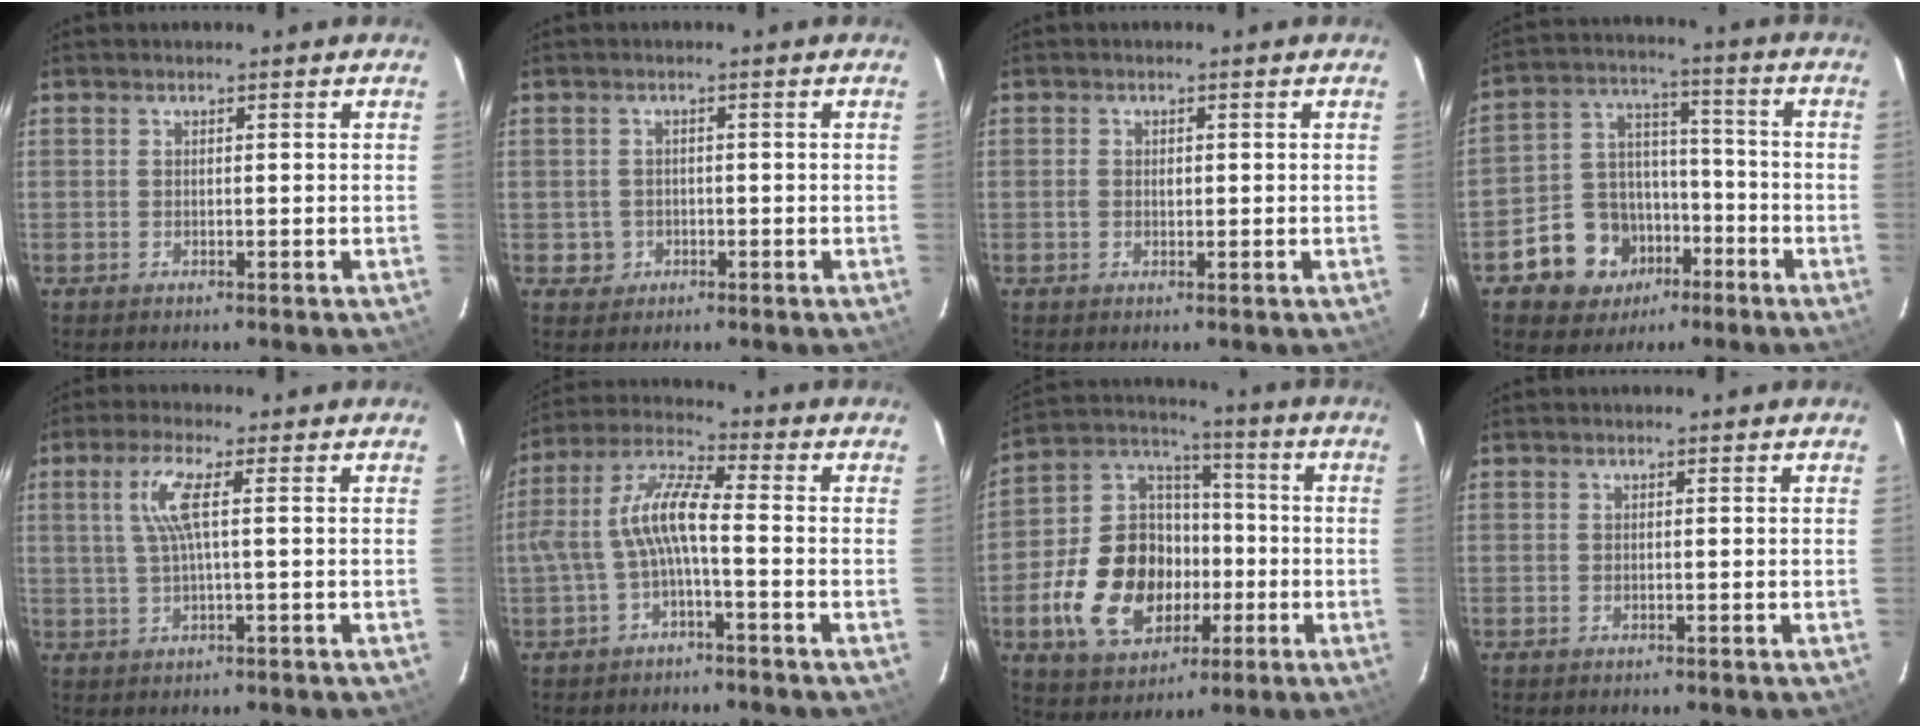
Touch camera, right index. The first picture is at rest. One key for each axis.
{"total": 2.7, "fx": -0.7, "fy": 2.5, "fz": 0.1, "tx": -0.005, "ty": 0.004, "tz": -0.007}
{"total": 1.3, "fx": -0.1, "fy": 1.0, "fz": 0.9, "tx": -0.016, "ty": 0.002, "tz": -0.002}
{"total": 12.5, "fx": -6.7, "fy": 9.9, "fz": 3.5, "tx": -0.086, "ty": 0.042, "tz": -0.090}
{"total": 5.4, "fx": 1.1, "fy": 0.1, "fz": 5.3, "tx": -0.104, "ty": 0.003, "tz": 0.025}
{"total": 8.3, "fx": -2.0, "fy": 1.8, "fz": 7.9, "tx": -0.179, "ty": 0.018, "tz": -0.036}
{"total": 18.7, "fx": -5.2, "fy": 13.4, "fz": 12.0, "tx": -0.266, "ty": 0.024, "tz": -0.075}
{"total": 0.0}